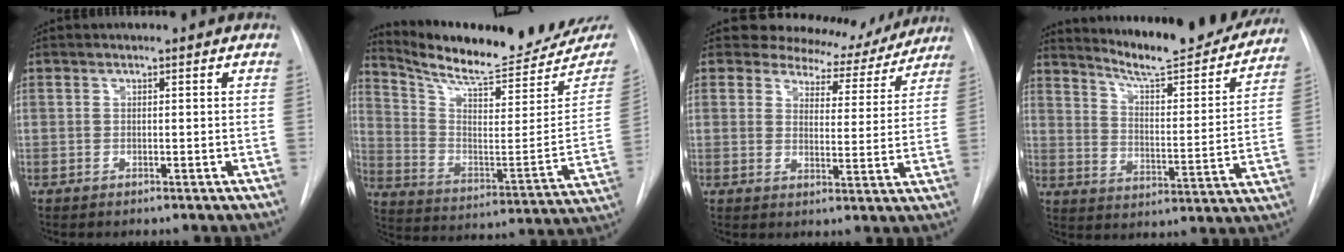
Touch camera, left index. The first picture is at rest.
{"total": 22.7, "force": [20.8, 3.3, 8.6], "torque": [-0.143, -0.074, 0.296]}
{"total": 10.1, "force": [9.2, 4.1, 0.9], "torque": [0.006, -0.012, 0.102]}
{"total": 20.5, "force": [18.9, 2.1, 7.7], "torque": [-0.109, -0.061, 0.253]}